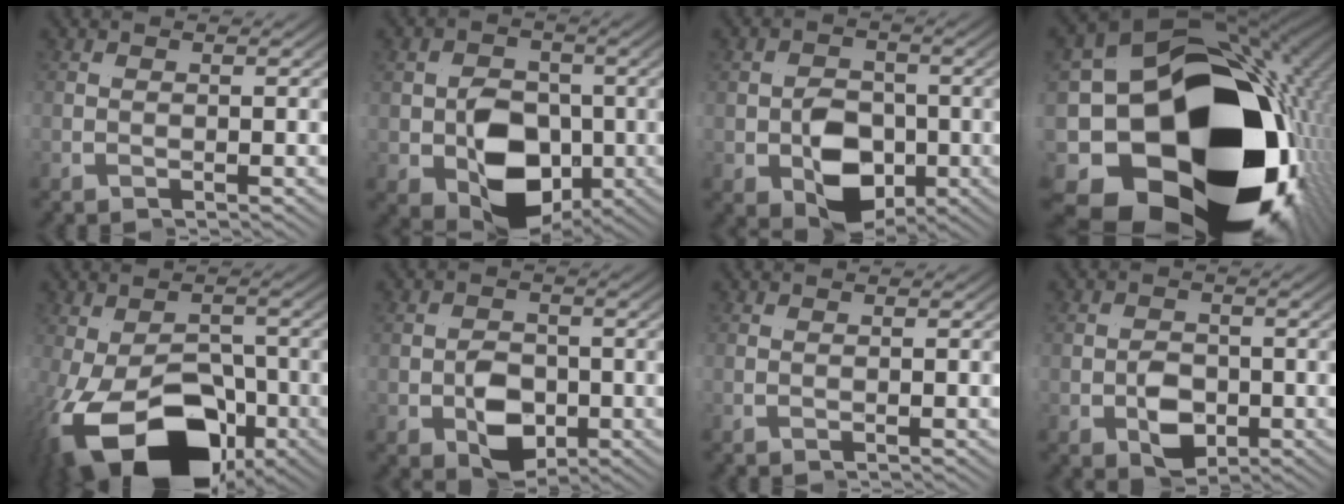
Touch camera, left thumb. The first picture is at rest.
{"total": 13.6, "force": [-1.3, 9.3, 9.8], "torque": [-0.161, -0.030, -0.013]}
{"total": 10.4, "force": [-0.5, 7.3, 7.3], "torque": [-0.122, -0.021, -0.004]}
{"total": 33.1, "force": [-3.4, 17.6, 27.8], "torque": [-0.437, -0.048, -0.023]}
{"total": 14.5, "force": [-4.5, 7.5, 11.6], "torque": [-0.206, -0.043, -0.049]}
{"total": 7.8, "force": [0.1, 5.6, 5.4], "torque": [-0.092, -0.016, 0.005]}
{"total": 0.0}
{"total": 6.3, "force": [0.3, 4.5, 4.4], "torque": [-0.074, -0.011, 0.008]}